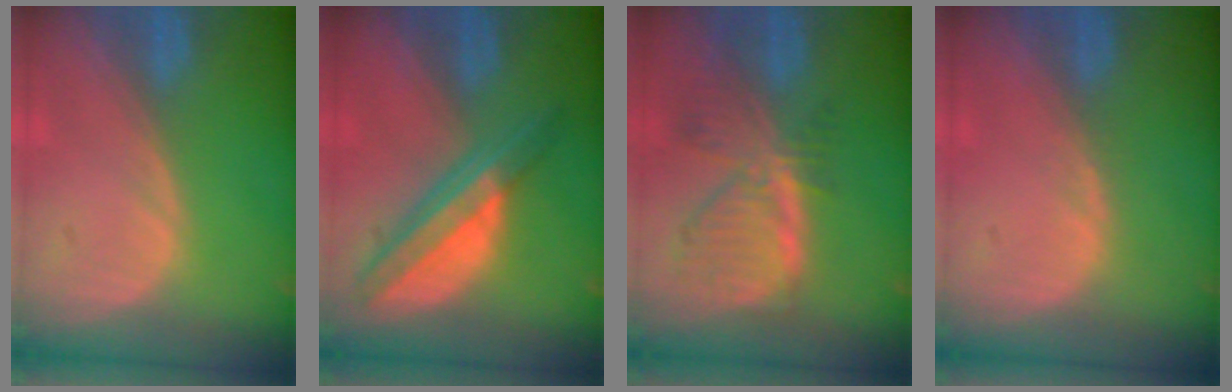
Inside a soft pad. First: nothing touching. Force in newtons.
{"total": 7.7, "press": 6.5, "slide": 4.1}
{"total": 8.0, "press": 7.1, "slide": 3.9}
{"total": 0.5, "press": 0.5, "slide": 0.1}